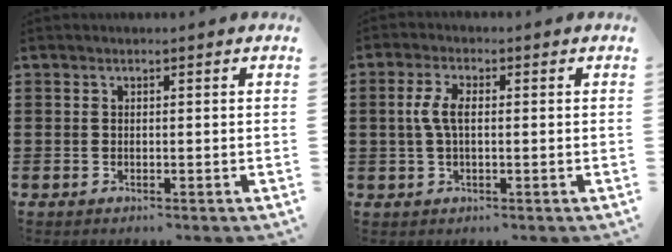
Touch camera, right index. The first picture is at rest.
{"total": 4.3, "force": [0.2, 1.9, 3.9], "torque": [-0.099, -0.001, -0.006]}